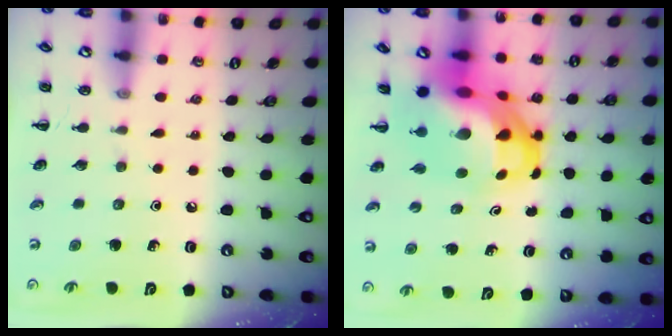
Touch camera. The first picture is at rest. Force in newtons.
{"total": 13.4, "press": 12.9, "slide": 3.4}